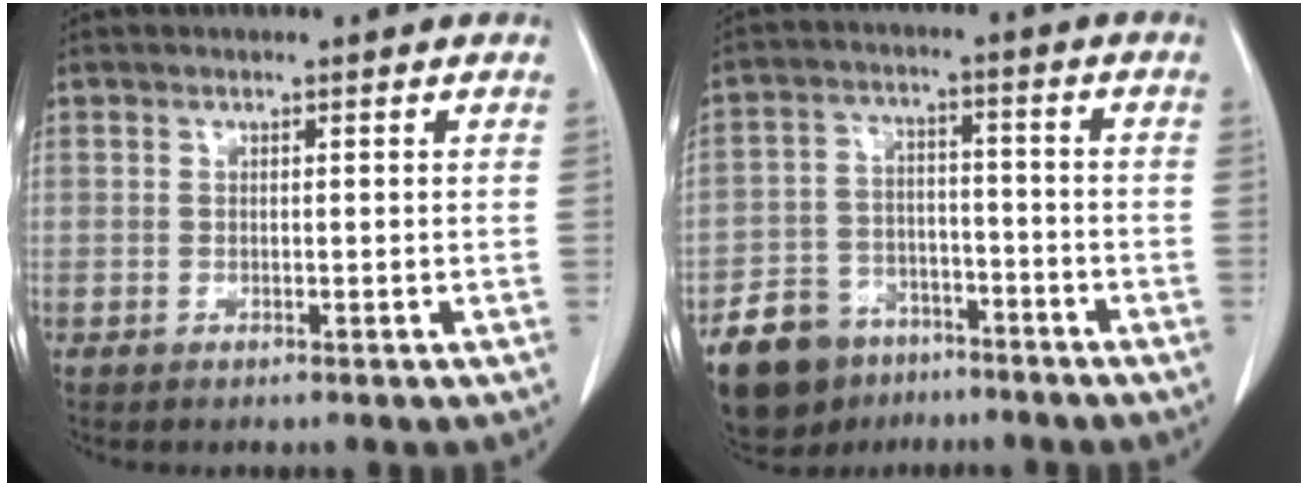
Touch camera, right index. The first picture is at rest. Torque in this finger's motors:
{"motor_torque": [-0.15, -0.06, -0.33, -0.15]}